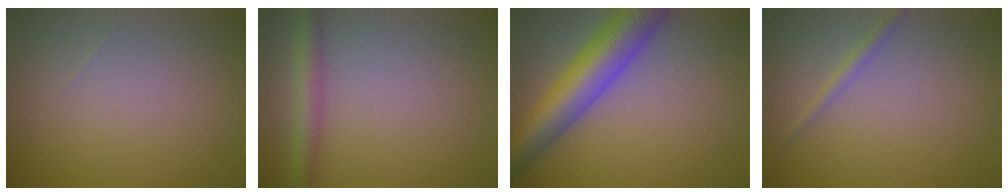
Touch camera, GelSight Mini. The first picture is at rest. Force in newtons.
{"total": 3.1, "press": 3.1, "slide": 0.1}
{"total": 8.3, "press": 8.3, "slide": 0.3}
{"total": 1.2, "press": 1.2, "slide": 0.0}